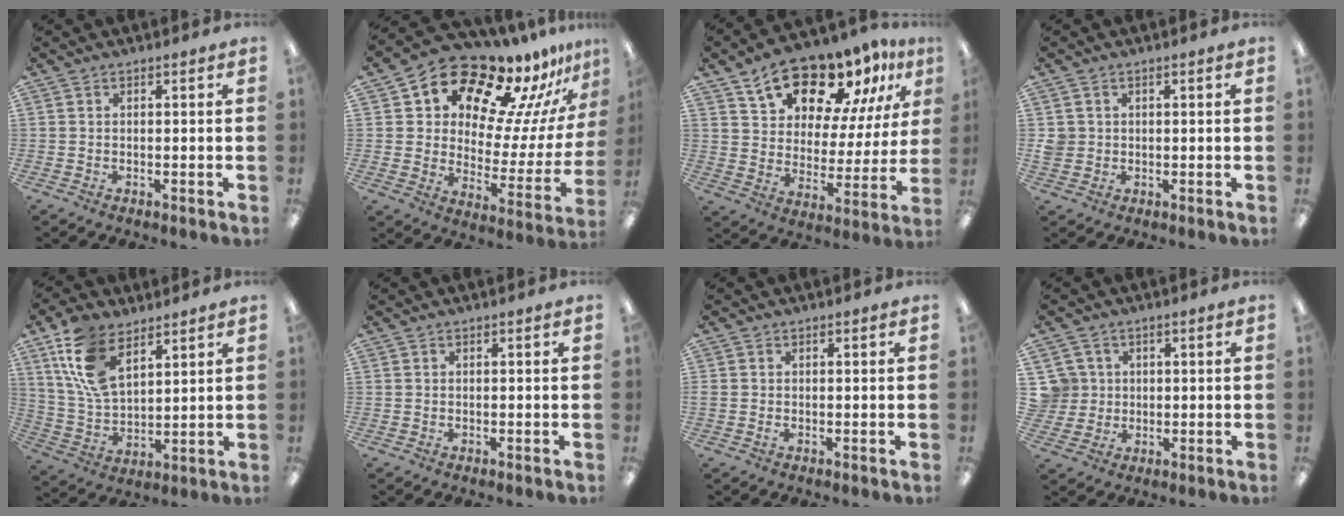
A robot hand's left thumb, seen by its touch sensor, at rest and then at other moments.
{"total": 14.6, "force": [11.9, 6.4, 5.6], "torque": [-0.096, -0.114, 0.197]}
{"total": 17.6, "force": [13.5, 8.1, 8.0], "torque": [-0.135, -0.090, 0.235]}
{"total": 2.5, "force": [0.2, 2.4, 0.5], "torque": [-0.013, 0.004, 0.003]}
{"total": 13.9, "force": [8.0, 7.3, 8.7], "torque": [-0.197, -0.018, 0.151]}
{"total": 0.0}
{"total": 0.6, "force": [-0.1, 0.4, 0.4], "torque": [-0.009, 0.001, -0.003]}
{"total": 5.9, "force": [1.3, 5.7, 0.6], "torque": [-0.025, 0.010, 0.029]}